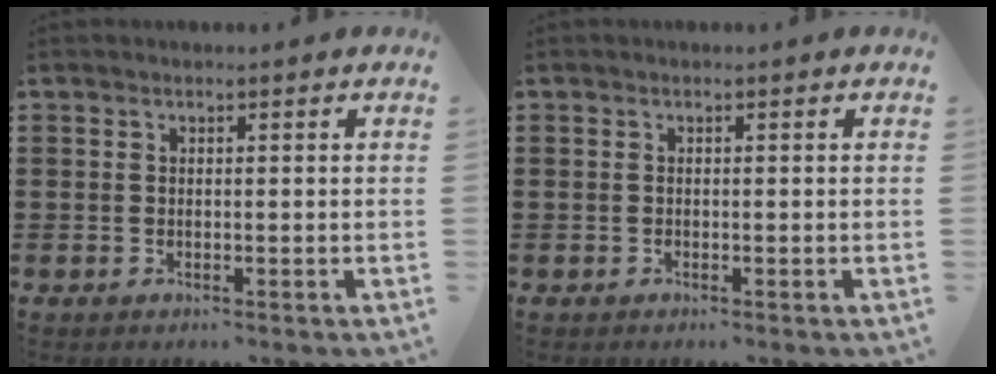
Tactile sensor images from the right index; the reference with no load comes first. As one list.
[{"total": 0.0}]